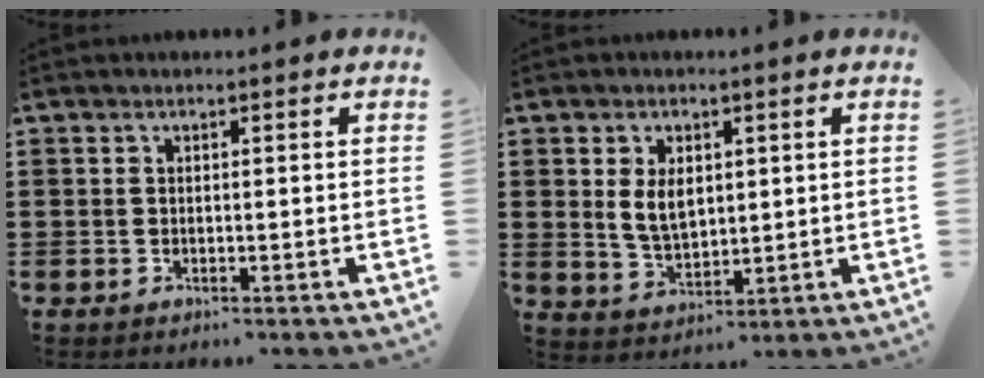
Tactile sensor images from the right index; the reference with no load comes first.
{"total": 5.1, "force": [1.2, 3.1, 3.8], "torque": [-0.074, 0.007, 0.019]}